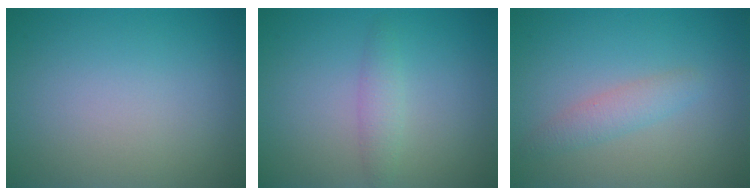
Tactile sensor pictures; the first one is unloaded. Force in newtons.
{"total": 1.5, "press": 1.5, "slide": 0.0}
{"total": 1.9, "press": 1.9, "slide": 0.1}